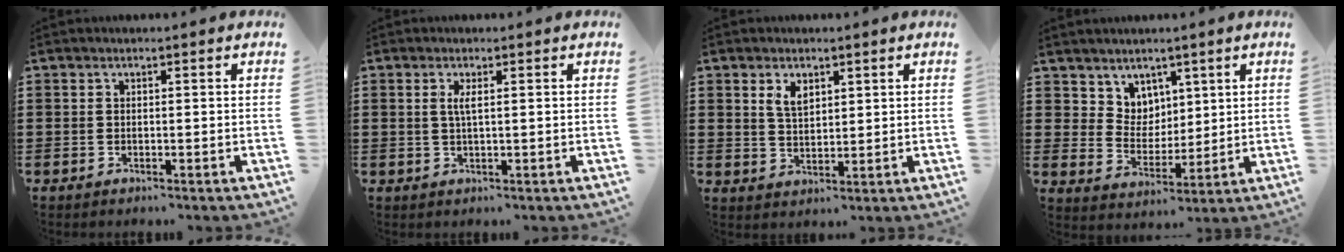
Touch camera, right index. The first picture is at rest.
{"total": 1.9, "force": [0.5, 0.2, 1.8], "torque": [-0.038, 0.001, 0.007]}
{"total": 3.2, "force": [1.9, 1.8, 1.9], "torque": [-0.043, 0.006, 0.035]}
{"total": 5.7, "force": [3.9, 4.1, -0.2], "torque": [-0.027, -0.005, 0.076]}